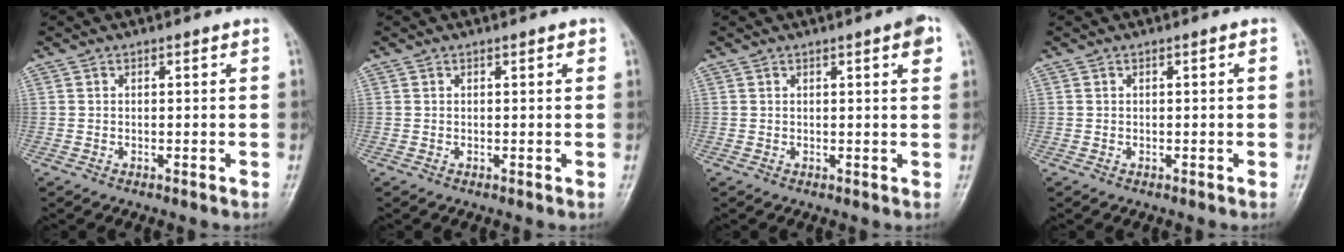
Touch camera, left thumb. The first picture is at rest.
{"total": 1.0, "force": [0.5, 0.3, 0.8], "torque": [-0.011, 0.000, 0.004]}
{"total": 3.3, "force": [1.5, 0.5, 2.8], "torque": [-0.032, -0.002, 0.017]}
{"total": 0.0}